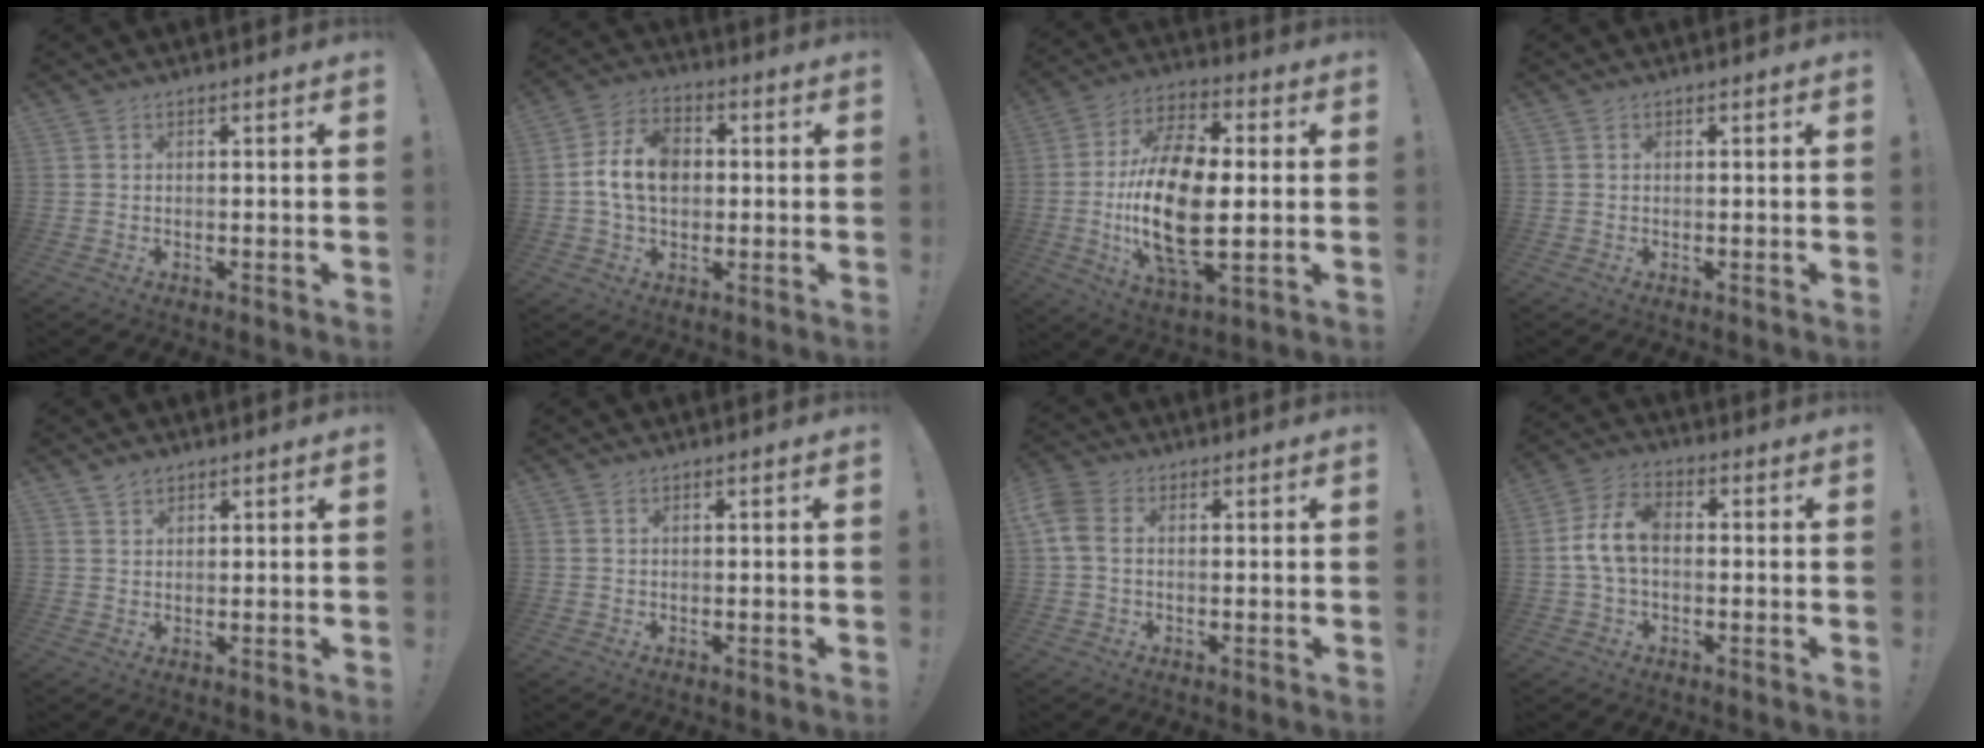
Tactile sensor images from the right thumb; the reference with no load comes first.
{"total": 11.8, "force": [0.3, 8.4, 8.2], "torque": [-0.147, 0.011, 0.009]}
{"total": 22.1, "force": [-1.6, 10.7, 19.3], "torque": [-0.390, -0.008, -0.030]}
{"total": 0.0}
{"total": 2.2, "force": [1.8, 1.3, 0.5], "torque": [0.002, -0.012, 0.030]}
{"total": 0.0}
{"total": 6.3, "force": [0.9, 4.3, 4.5], "torque": [-0.101, 0.003, 0.018]}
{"total": 9.5, "force": [-0.2, 5.8, 7.4], "torque": [-0.142, 0.011, 0.002]}